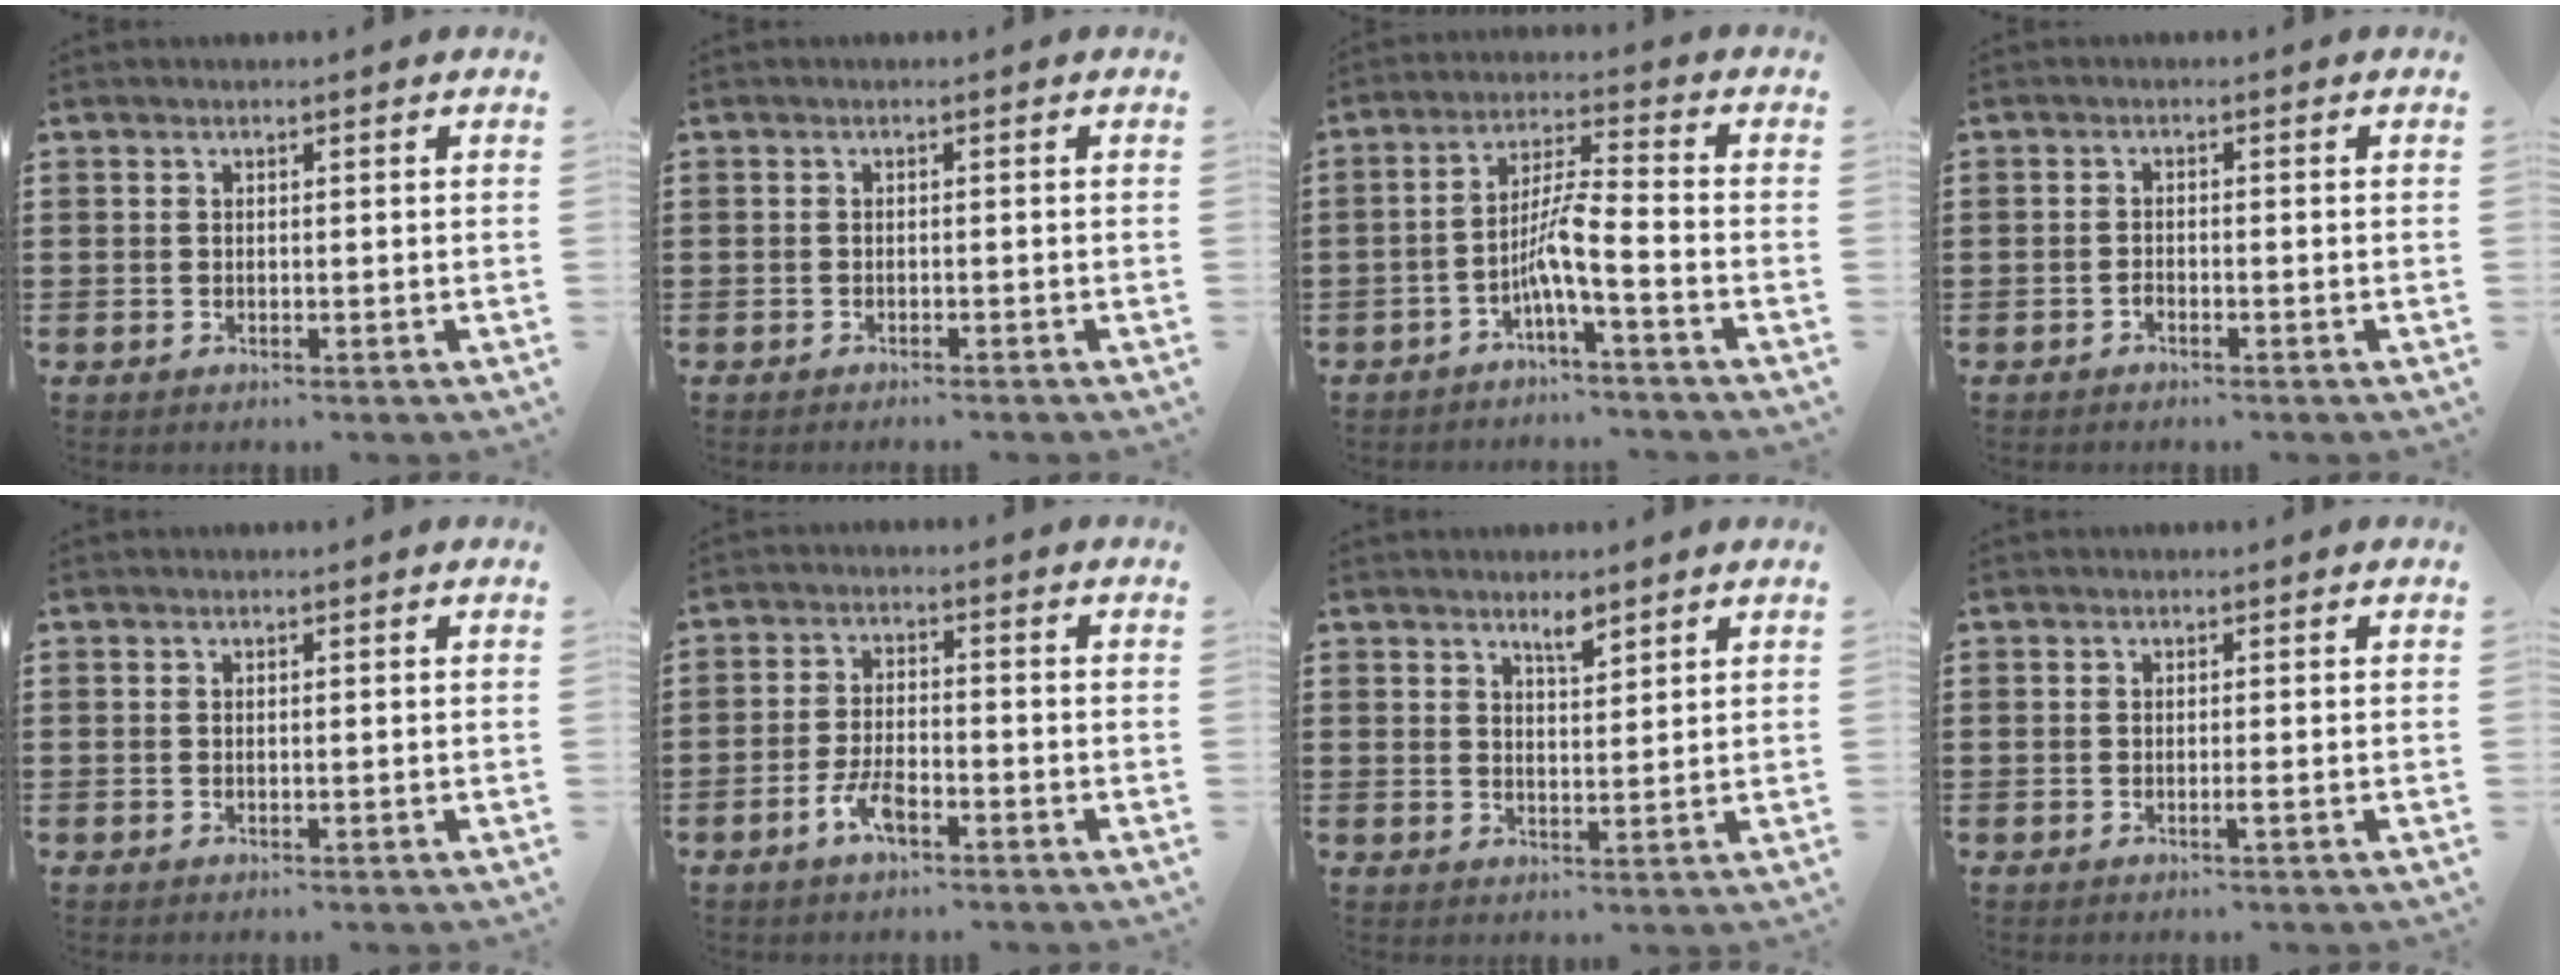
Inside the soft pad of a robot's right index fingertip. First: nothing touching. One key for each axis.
{"total": 0.6, "fx": -0.6, "fy": -0.1, "fz": 0.1, "tx": -0.005, "ty": -0.005, "tz": -0.010}
{"total": 5.9, "fx": -3.2, "fy": -0.1, "fz": 5.0, "tx": -0.104, "ty": -0.006, "tz": -0.066}
{"total": 1.0, "fx": -0.9, "fy": 0.1, "fz": 0.4, "tx": -0.011, "ty": -0.003, "tz": -0.017}
{"total": 0.0}
{"total": 4.7, "fx": -2.7, "fy": 1.7, "fz": 3.5, "tx": -0.085, "ty": 0.003, "tz": -0.057}
{"total": 2.9, "fx": 2.4, "fy": 0.6, "fz": 1.4, "tx": -0.025, "ty": -0.002, "tz": 0.042}
{"total": 0.9, "fx": -0.4, "fy": -0.1, "fz": 0.8, "tx": -0.015, "ty": -0.004, "tz": -0.007}